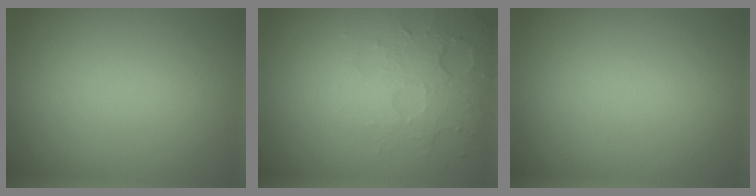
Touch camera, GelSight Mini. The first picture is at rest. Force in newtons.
{"total": 4.9, "press": 3.2, "slide": 3.6}
{"total": 0.0}